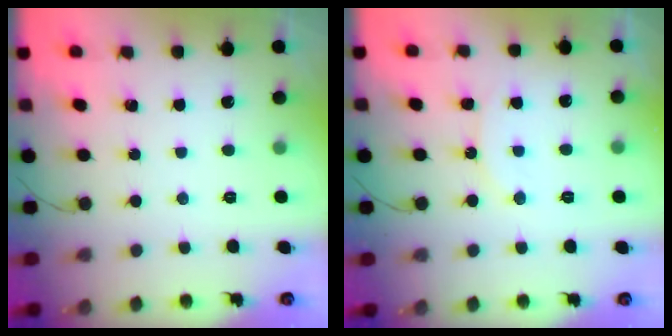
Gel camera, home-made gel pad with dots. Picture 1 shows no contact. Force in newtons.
{"total": 7.6, "press": 7.6, "slide": 0.7}